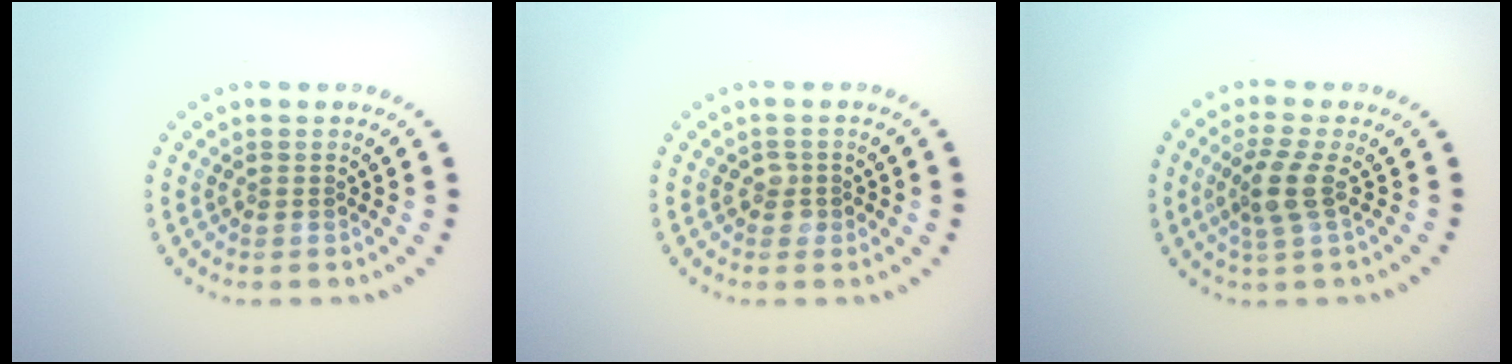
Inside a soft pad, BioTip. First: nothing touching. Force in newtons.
{"total": 1.1, "press": 1.0, "slide": 0.4}
{"total": 2.7, "press": 2.1, "slide": 1.7}